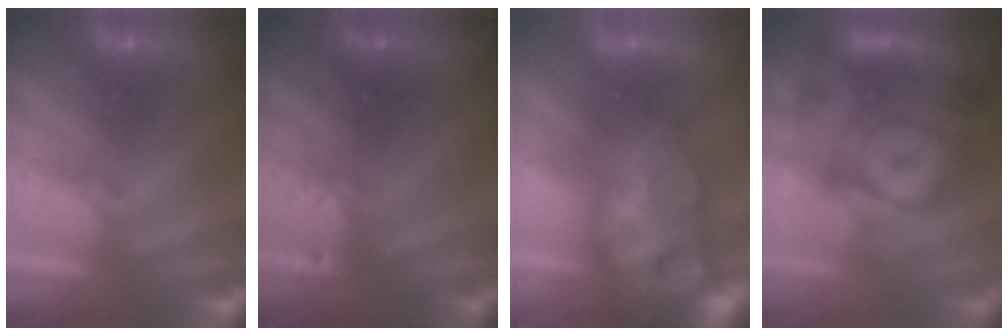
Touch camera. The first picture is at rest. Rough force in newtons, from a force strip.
{"total": 2.4}
{"total": 7.7}
{"total": 7.8}